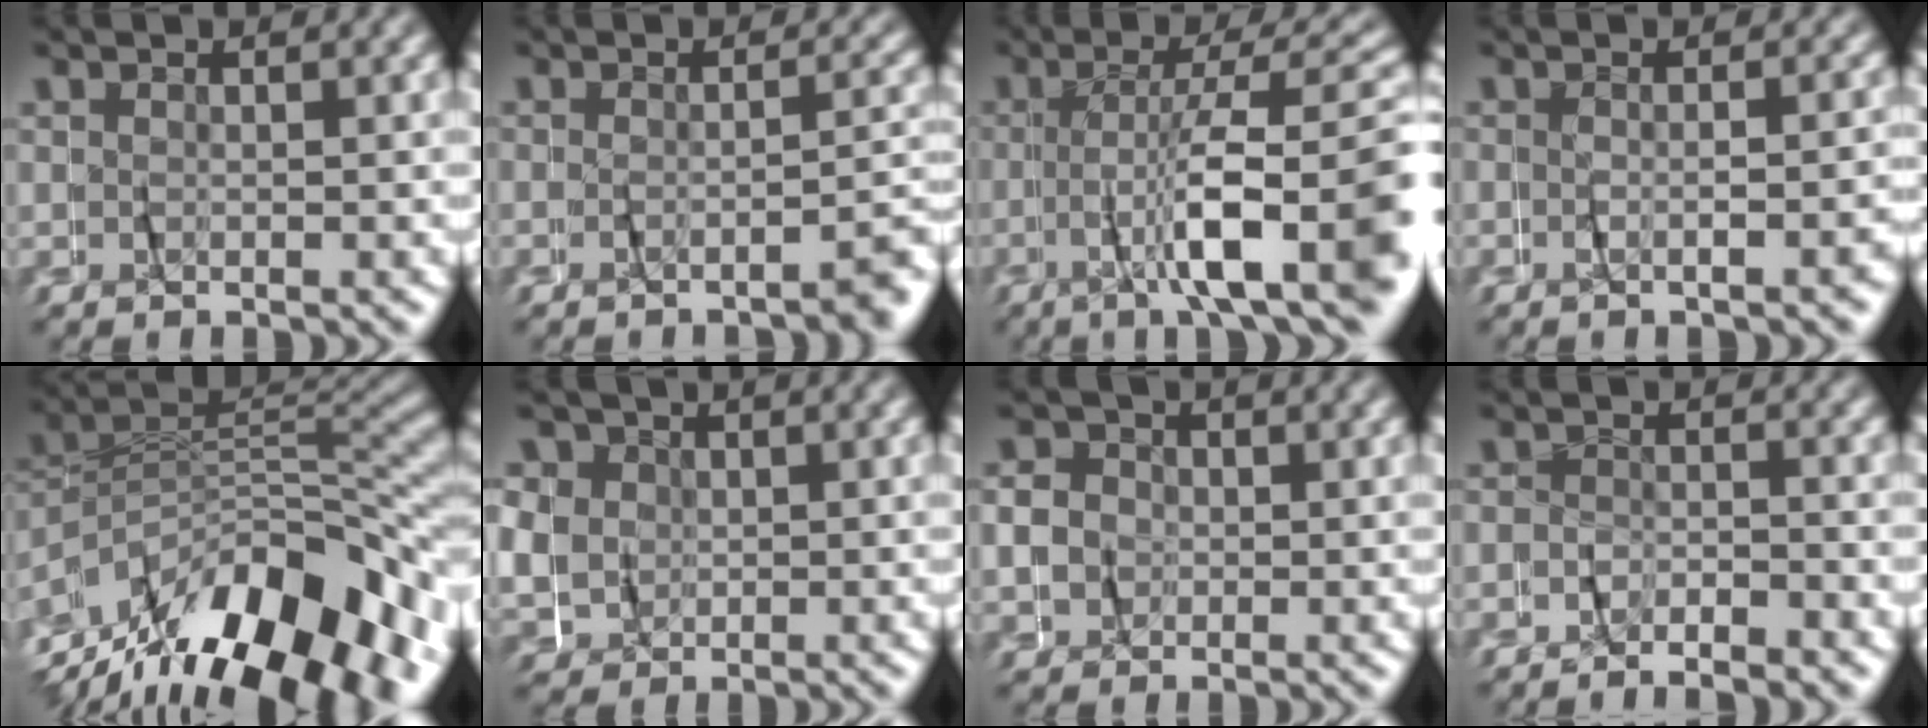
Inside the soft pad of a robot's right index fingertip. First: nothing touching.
{"total": 3.0, "force": [-2.7, -0.5, 1.0], "torque": [-0.010, 0.009, -0.049]}
{"total": 9.4, "force": [-3.1, 1.7, 8.7], "torque": [-0.133, -0.004, -0.046]}
{"total": 1.6, "force": [-1.2, -0.6, 0.9], "torque": [-0.017, 0.009, -0.024]}
{"total": 15.9, "force": [-8.0, 8.0, 11.2], "torque": [-0.182, -0.011, -0.118]}
{"total": 7.4, "force": [0.7, 6.8, 2.9], "torque": [-0.077, -0.012, 0.012]}
{"total": 4.9, "force": [0.4, 4.6, 1.6], "torque": [-0.040, 0.004, -0.002]}
{"total": 2.3, "force": [-2.0, 1.2, 0.4], "torque": [-0.008, 0.007, -0.047]}